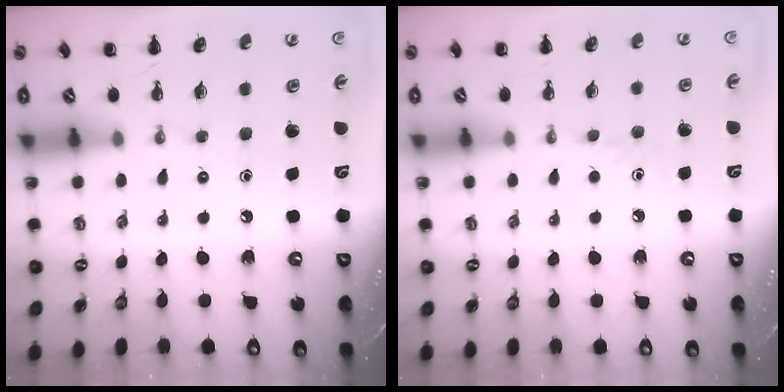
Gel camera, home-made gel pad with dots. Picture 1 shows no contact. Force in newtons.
{"total": 3.0, "press": 2.7, "slide": 1.2}